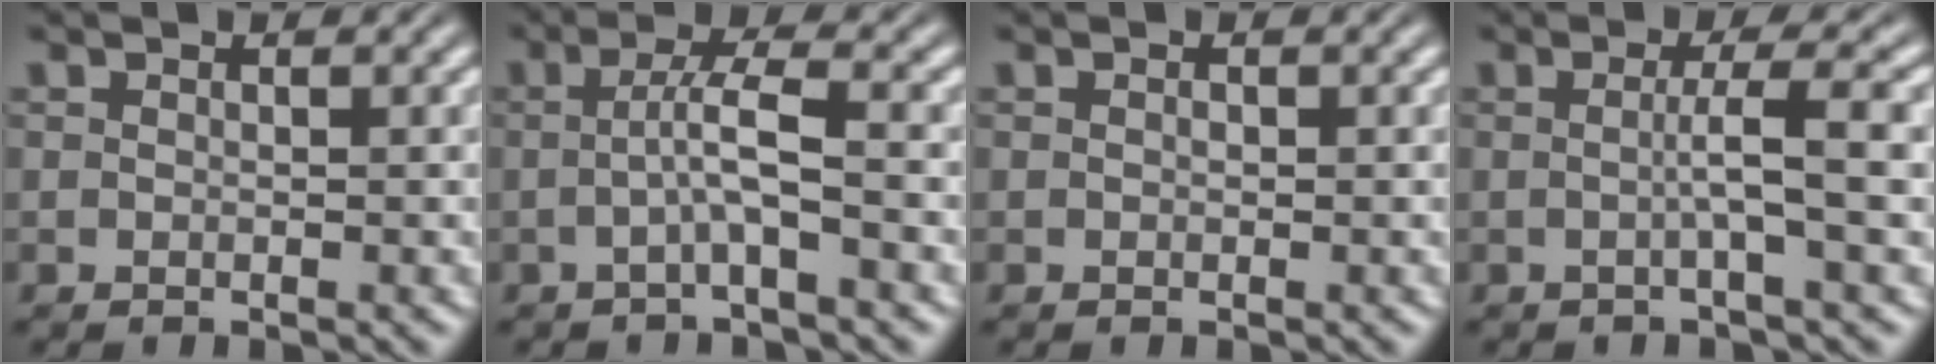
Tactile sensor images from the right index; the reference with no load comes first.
{"total": 2.8, "force": [-0.7, -0.7, 2.7], "torque": [-0.042, 0.001, -0.011]}
{"total": 0.0}
{"total": 2.9, "force": [-0.4, -1.4, 2.5], "torque": [-0.032, 0.002, -0.006]}